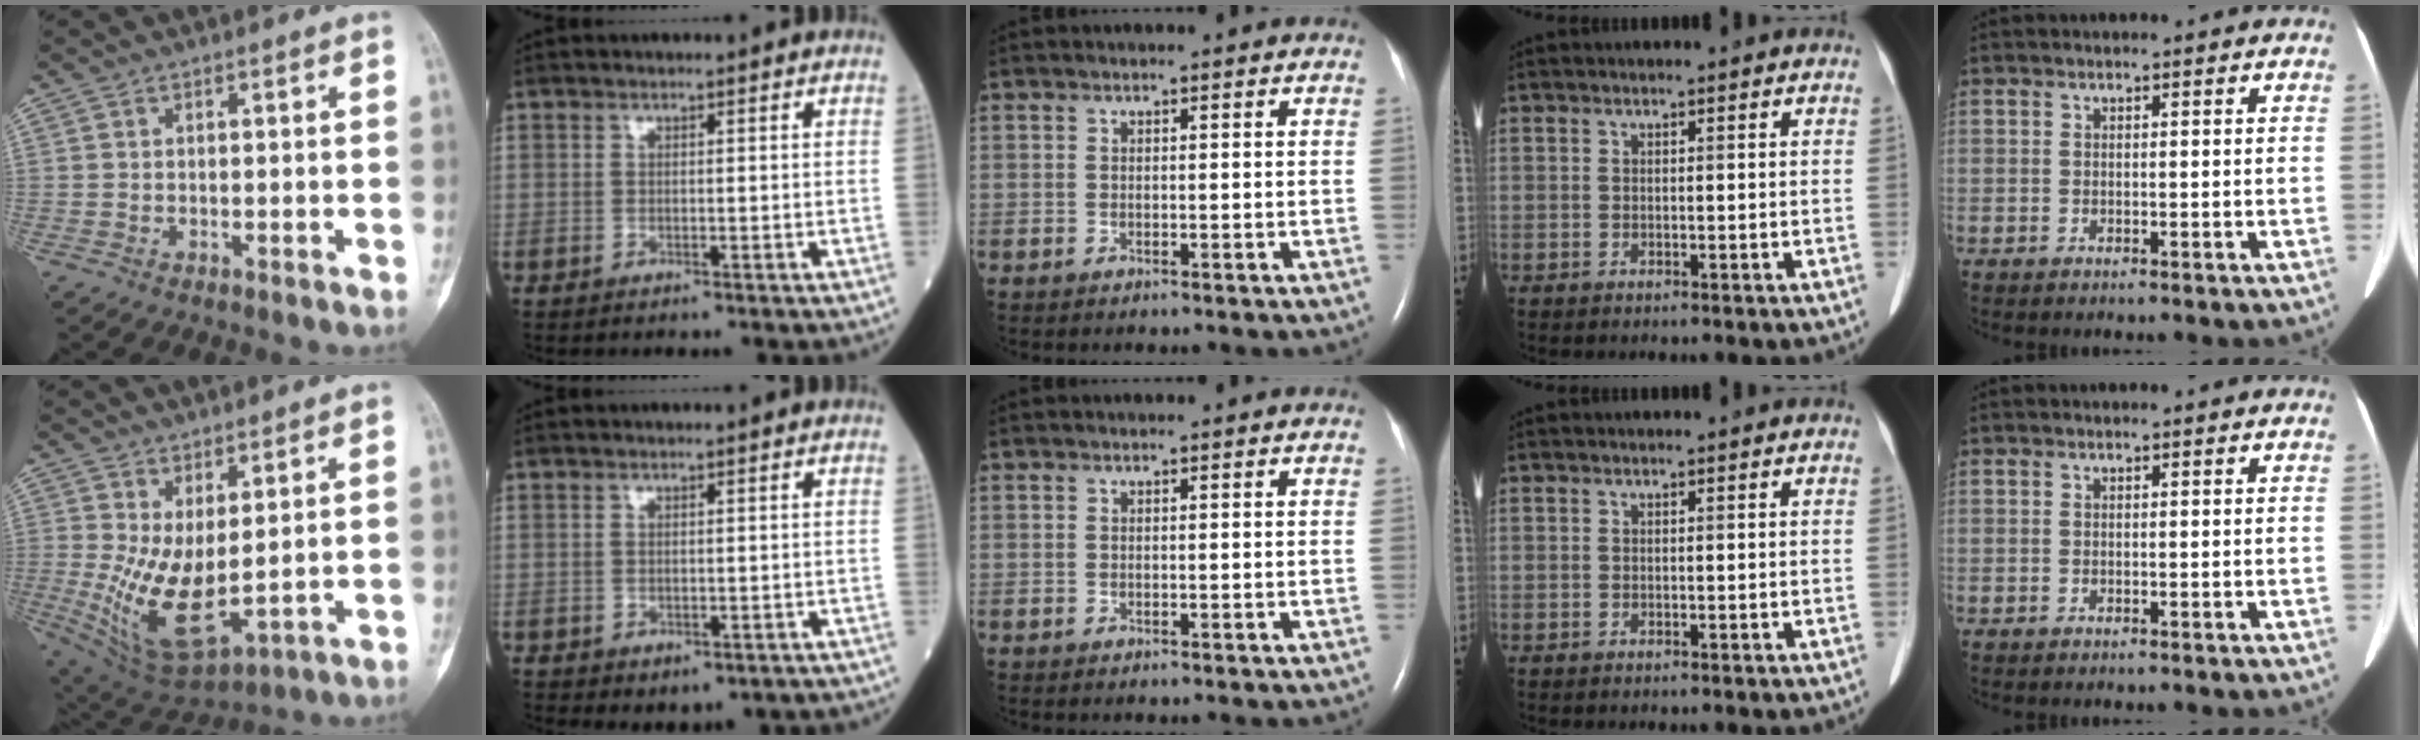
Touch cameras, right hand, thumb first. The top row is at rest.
{"thumb": {"total": 12.8, "force": [0.9, 5.8, 11.3], "torque": [-0.206, -0.030, 0.042]}, "index": {"total": 3.4, "force": [-1.8, 2.2, 1.8], "torque": [-0.015, 0.001, -0.012]}}